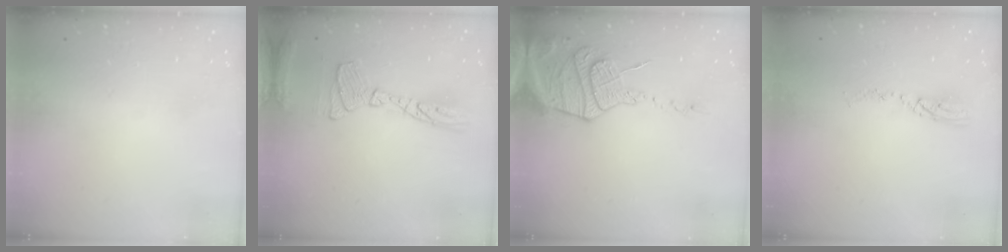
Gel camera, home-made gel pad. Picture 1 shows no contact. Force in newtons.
{"total": 14.2, "press": 14.1, "slide": 1.2}
{"total": 16.4, "press": 16.3, "slide": 1.7}
{"total": 5.4, "press": 5.3, "slide": 0.6}